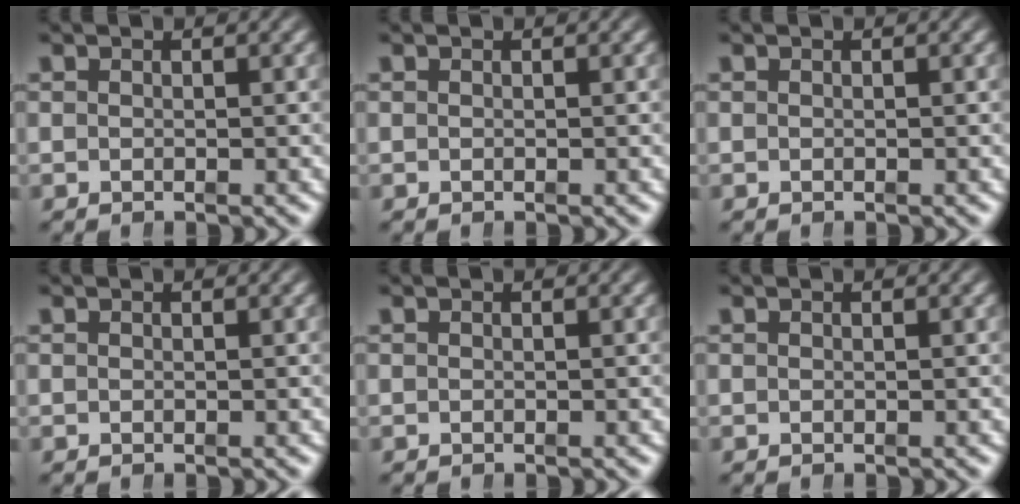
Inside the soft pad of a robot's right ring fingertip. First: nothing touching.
{"total": 0.0}
{"total": 0.0}
{"total": 0.0}
{"total": 0.0}
{"total": 0.0}